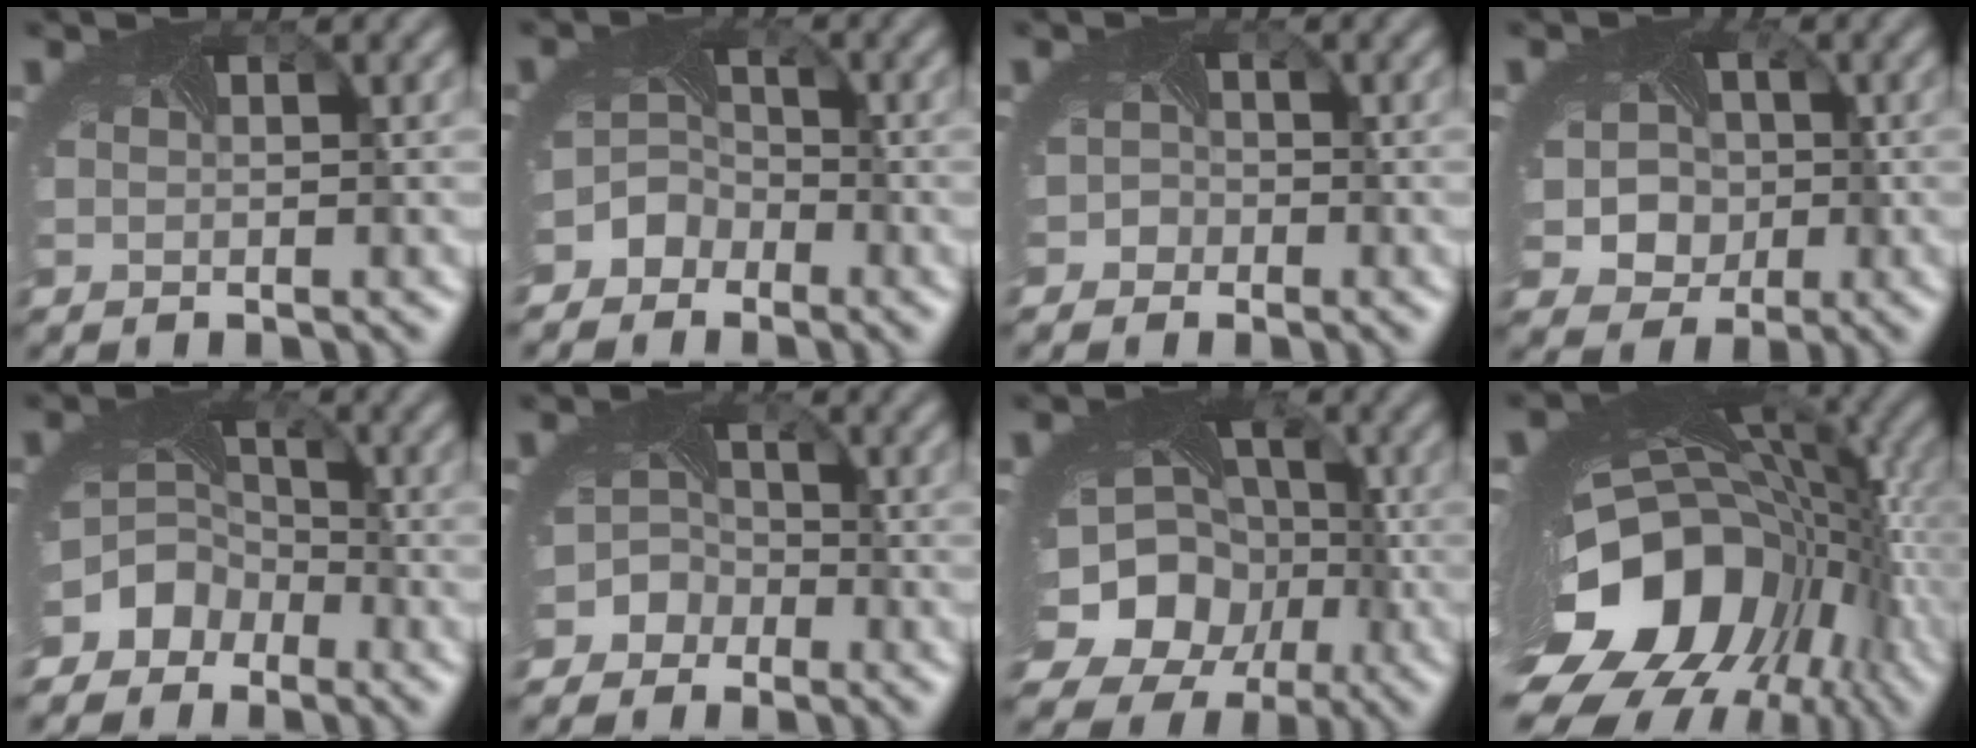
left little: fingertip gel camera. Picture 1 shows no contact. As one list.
[{"total": 3.8, "force": [-2.5, 2.9, 0.5], "torque": [0.022, 0.005, -0.047]}, {"total": 2.0, "force": [-1.3, 1.5, 0.0], "torque": [0.014, 0.001, -0.020]}, {"total": 8.1, "force": [-1.0, 7.0, 3.9], "torque": [-0.049, -0.006, -0.034]}, {"total": 6.6, "force": [-3.9, 5.2, 1.5], "torque": [-0.016, -0.006, -0.066]}, {"total": 5.0, "force": [-3.0, 3.9, 0.5], "torque": [0.015, 0.001, -0.056]}, {"total": 14.9, "force": [-4.4, 12.4, 7.0], "torque": [-0.123, -0.034, -0.078]}, {"total": 17.5, "force": [-5.0, 11.7, 12.0], "torque": [-0.229, -0.051, -0.065]}]